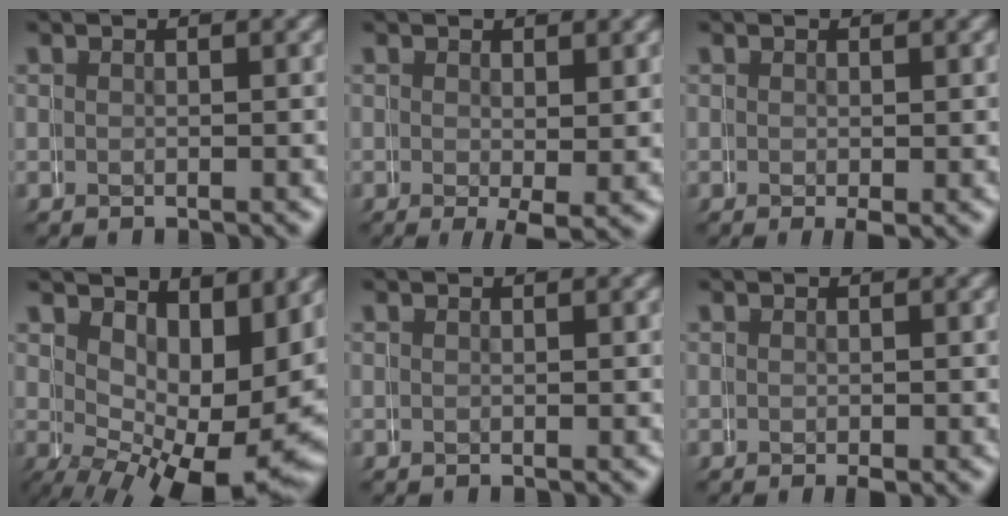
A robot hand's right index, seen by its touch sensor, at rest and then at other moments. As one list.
[{"total": 2.0, "force": [-0.5, 0.4, 1.9], "torque": [-0.026, -0.015, -0.003]}, {"total": 0.8, "force": [-0.3, 0.1, 0.7], "torque": [-0.010, -0.005, -0.003]}, {"total": 10.6, "force": [-1.0, 5.0, 9.3], "torque": [-0.122, -0.045, 0.005]}, {"total": 0.0}, {"total": 0.7, "force": [-0.5, 0.2, 0.5], "torque": [-0.008, -0.004, -0.005]}]